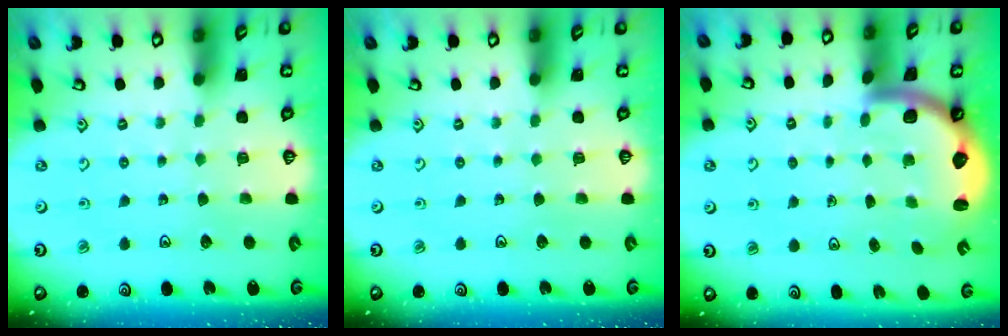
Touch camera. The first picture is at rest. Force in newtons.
{"total": 0.0}
{"total": 2.7, "press": 2.6, "slide": 0.5}